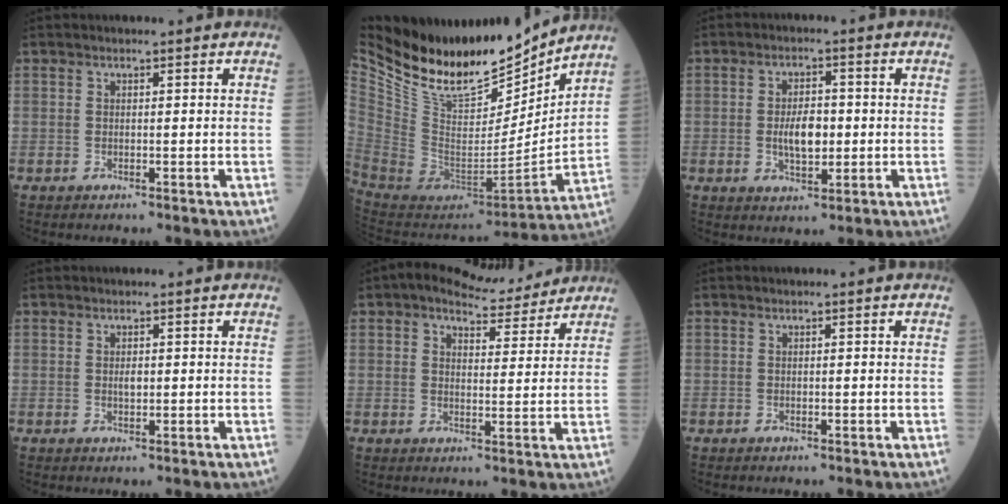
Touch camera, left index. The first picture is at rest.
{"total": 24.4, "force": [20.0, 7.1, 12.1], "torque": [-0.239, -0.027, 0.348]}
{"total": 5.3, "force": [-0.6, 2.5, 4.6], "torque": [-0.084, -0.001, -0.009]}
{"total": 1.0, "force": [-0.1, 0.6, 0.8], "torque": [-0.014, -0.004, -0.001]}
{"total": 7.4, "force": [6.5, 2.7, 2.3], "torque": [-0.035, 0.014, 0.087]}
{"total": 0.0}